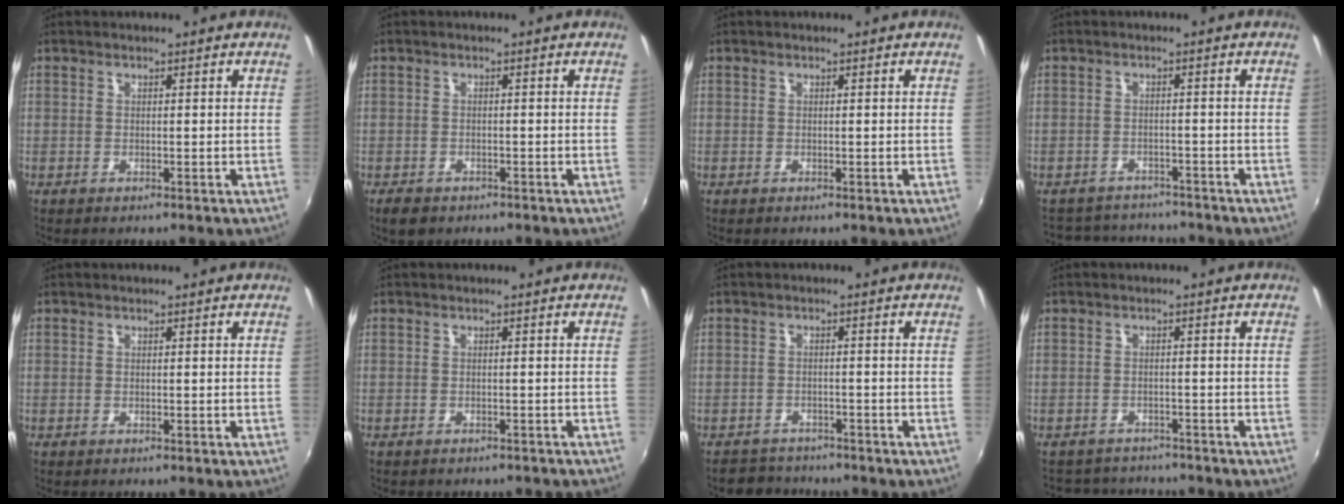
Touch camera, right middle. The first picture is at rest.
{"total": 3.2, "force": [-2.2, 2.0, 1.4], "torque": [-0.036, -0.008, -0.036]}
{"total": 0.0}
{"total": 8.2, "force": [-7.5, 3.0, 1.4], "torque": [-0.041, 0.014, -0.112]}
{"total": 0.0}
{"total": 3.0, "force": [-2.7, 1.1, 0.9], "torque": [-0.018, -0.012, -0.032]}
{"total": 4.7, "force": [-4.3, 1.9, 0.2], "torque": [-0.021, -0.002, -0.073]}
{"total": 6.8, "force": [-6.3, 2.5, 0.9], "torque": [-0.032, 0.004, -0.096]}